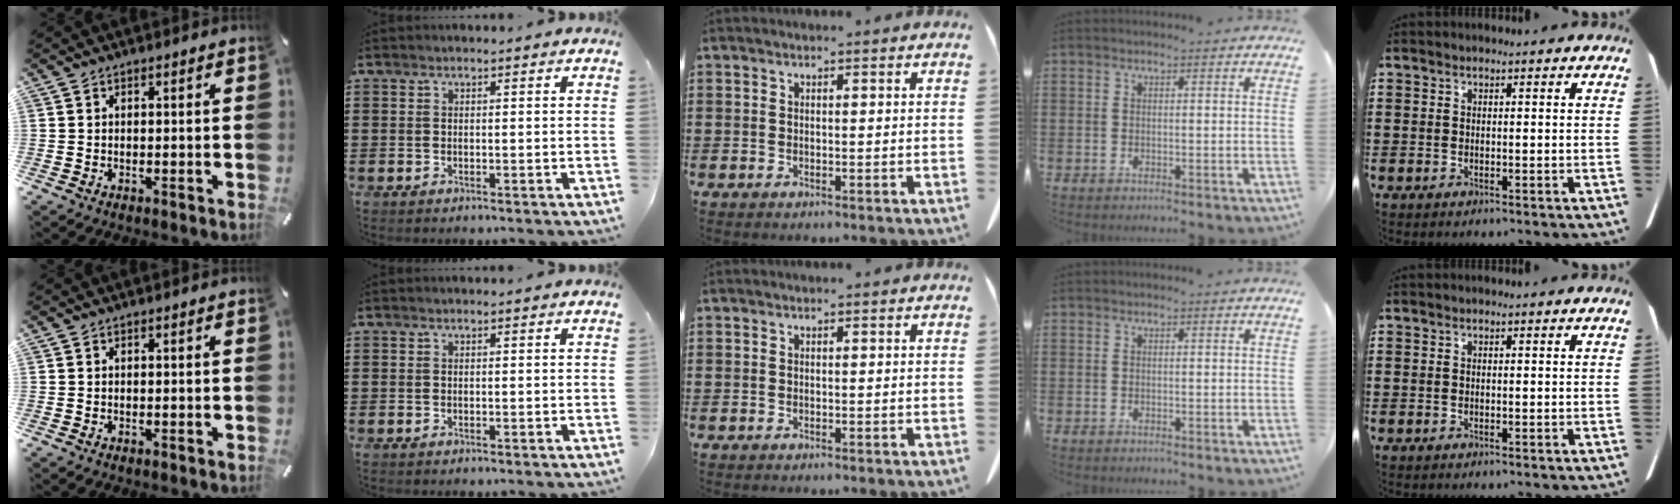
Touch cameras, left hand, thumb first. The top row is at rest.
{}